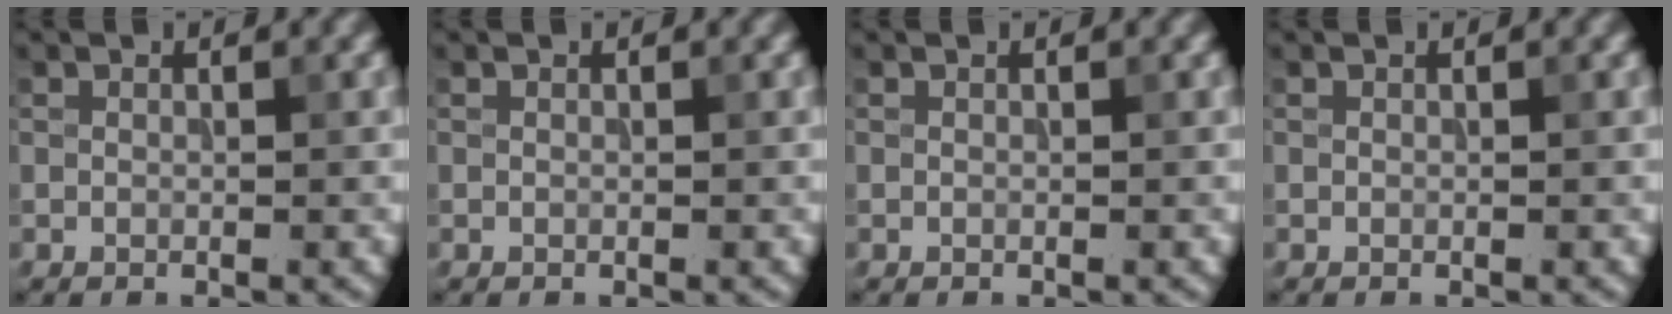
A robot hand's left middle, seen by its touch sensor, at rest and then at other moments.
{"total": 0.0}
{"total": 0.0}
{"total": 0.0}